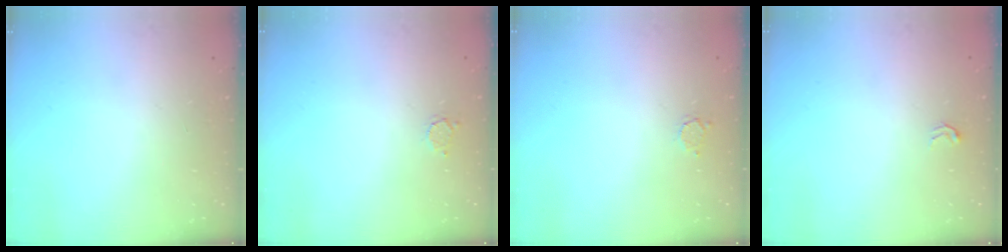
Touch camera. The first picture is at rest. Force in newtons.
{"total": 2.2, "press": 2.2, "slide": 0.2}
{"total": 2.2, "press": 2.2, "slide": 0.2}
{"total": 2.5, "press": 2.5, "slide": 0.5}